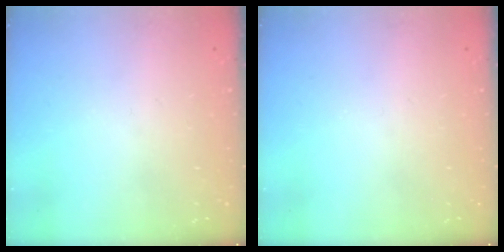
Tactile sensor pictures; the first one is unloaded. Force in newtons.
{"total": 0.0}